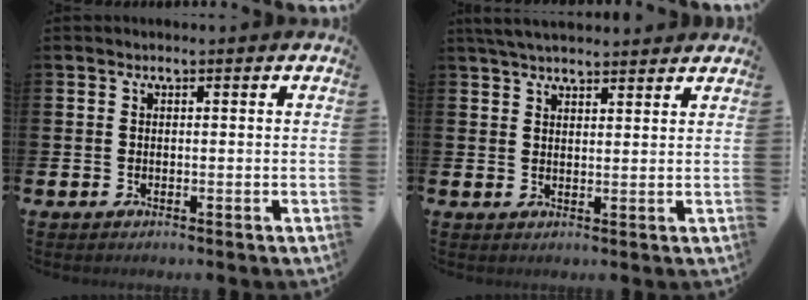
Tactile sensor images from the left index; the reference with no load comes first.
{"total": 4.0, "force": [3.8, 0.8, 1.1], "torque": [-0.028, -0.009, 0.071]}